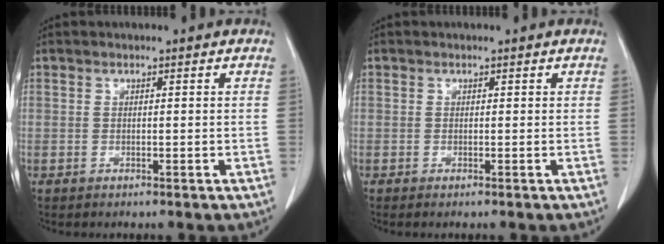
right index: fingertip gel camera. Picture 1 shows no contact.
{"total": 0.0}